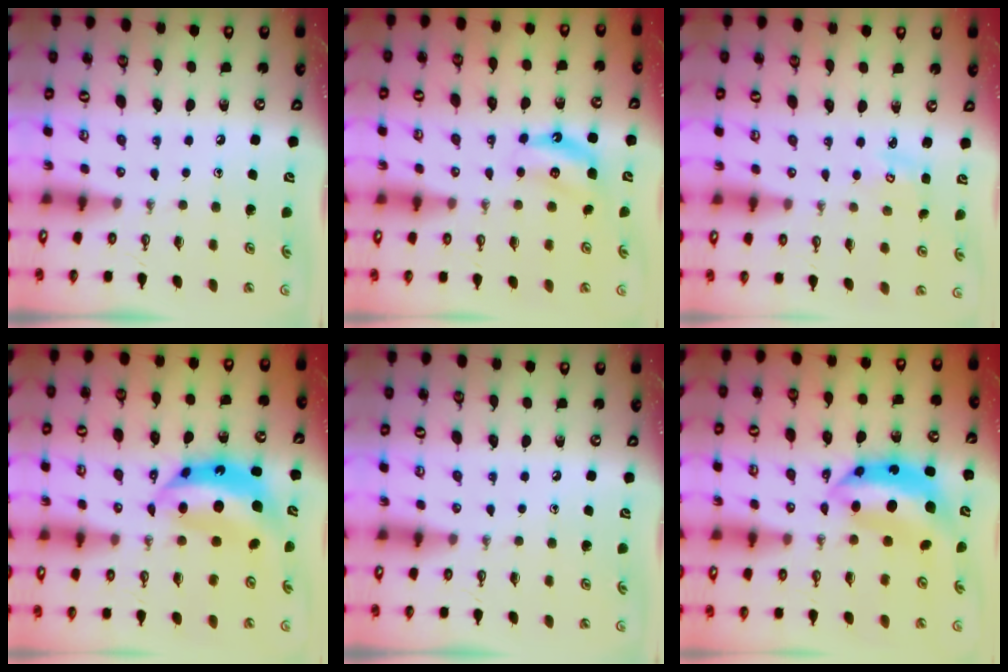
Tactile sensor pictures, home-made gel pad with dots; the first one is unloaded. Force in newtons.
{"total": 5.9, "press": 5.9, "slide": 0.9}
{"total": 2.0, "press": 2.0, "slide": 0.1}
{"total": 9.3, "press": 9.2, "slide": 1.0}
{"total": 0.0}
{"total": 9.6, "press": 9.6, "slide": 0.7}